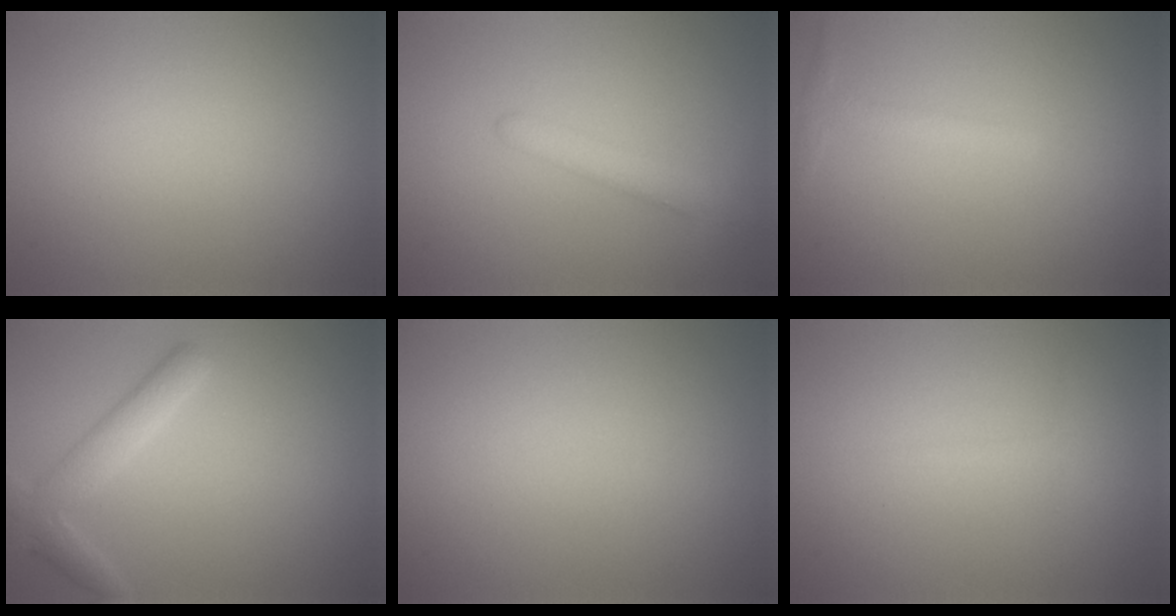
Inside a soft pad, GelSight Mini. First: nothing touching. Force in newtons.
{"total": 2.4, "press": 2.4, "slide": 0.1}
{"total": 1.5, "press": 1.5, "slide": 0.0}
{"total": 2.1, "press": 2.1, "slide": 0.3}
{"total": 0.0}
{"total": 0.7, "press": 0.7, "slide": 0.0}